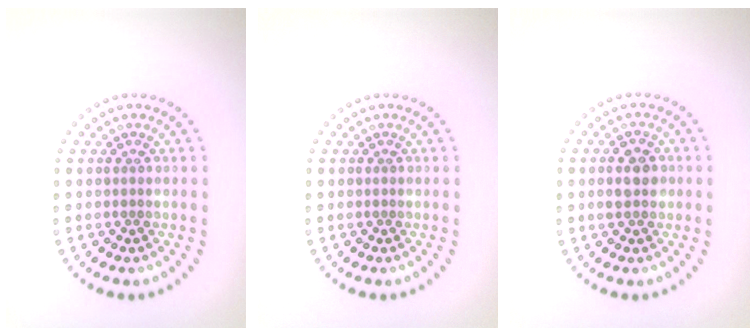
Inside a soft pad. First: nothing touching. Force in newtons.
{"total": 0.0}
{"total": 2.8, "press": 2.7, "slide": 0.2}